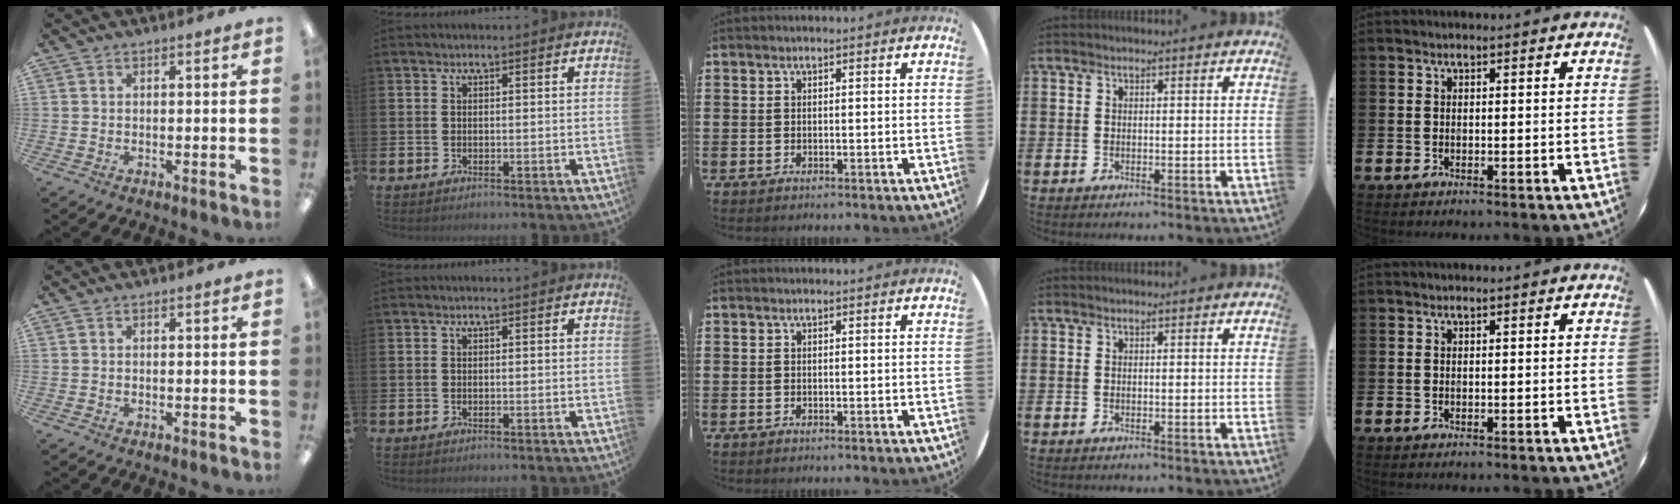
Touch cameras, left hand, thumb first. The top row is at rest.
{}